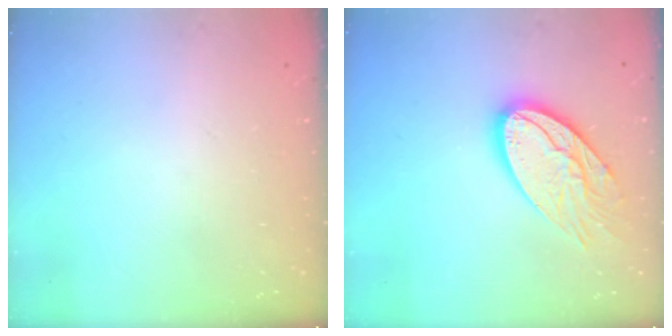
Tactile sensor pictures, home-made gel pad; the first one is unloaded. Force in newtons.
{"total": 17.5, "press": 17.5, "slide": 1.0}